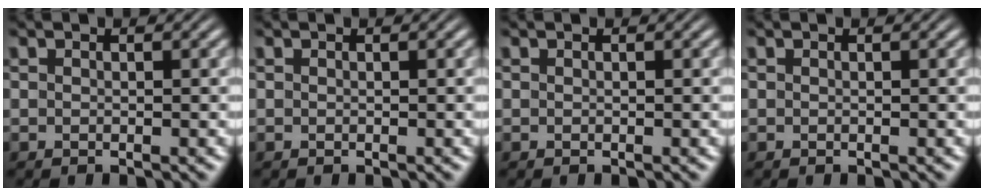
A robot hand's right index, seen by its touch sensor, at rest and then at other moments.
{"total": 0.0}
{"total": 0.0}
{"total": 0.0}